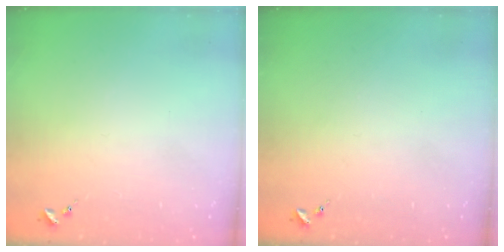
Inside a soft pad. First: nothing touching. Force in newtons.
{"total": 0.0}